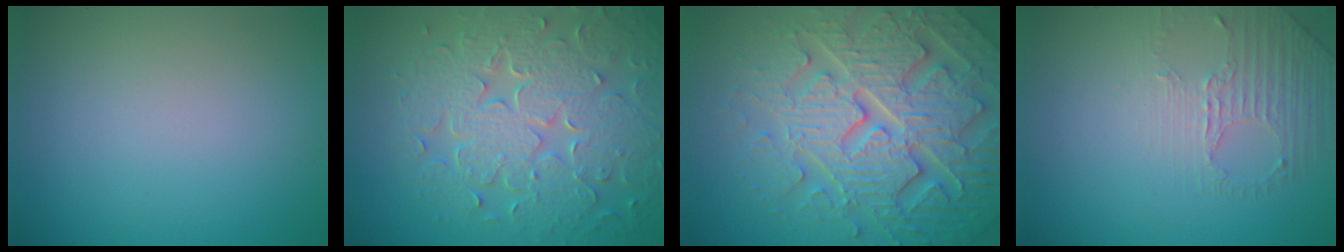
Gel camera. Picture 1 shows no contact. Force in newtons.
{"total": 8.9, "press": 6.2, "slide": 6.4}
{"total": 8.1, "press": 7.9, "slide": 2.0}
{"total": 1.6, "press": 1.0, "slide": 1.2}